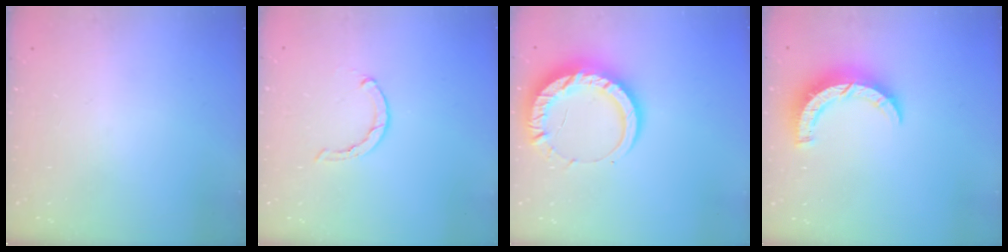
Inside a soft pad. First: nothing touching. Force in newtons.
{"total": 0.7, "press": 0.6, "slide": 0.2}
{"total": 14.4, "press": 14.4, "slide": 1.3}
{"total": 8.0, "press": 7.9, "slide": 0.7}